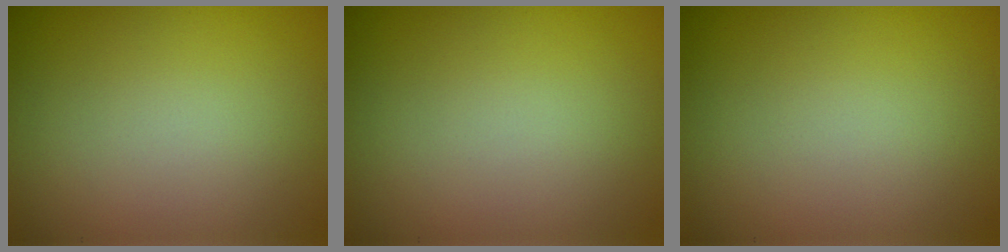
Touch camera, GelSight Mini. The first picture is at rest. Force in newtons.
{"total": 0.0}
{"total": 0.0}